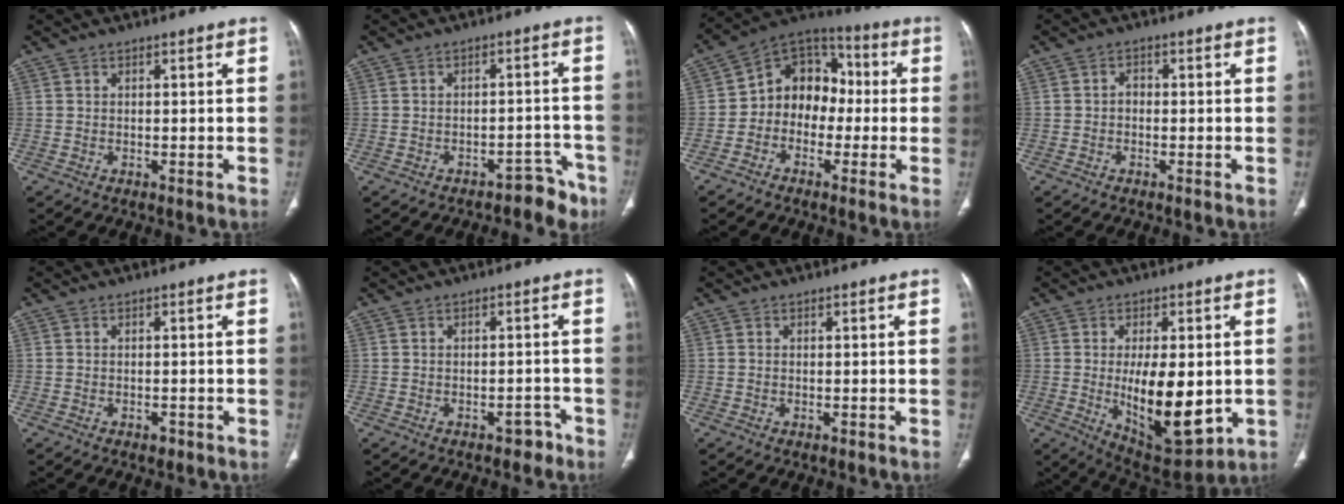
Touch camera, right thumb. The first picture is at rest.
{"total": 5.6, "force": [-4.3, 3.1, 1.5], "torque": [0.010, 0.058, -0.057]}
{"total": 12.0, "force": [-1.2, 9.7, 7.0], "torque": [-0.065, 0.045, -0.039]}
{"total": 1.5, "force": [-0.4, 1.2, 0.9], "torque": [-0.007, 0.006, -0.011]}
{"total": 1.2, "force": [-0.6, 0.7, 0.7], "torque": [-0.008, 0.000, -0.008]}
{"total": 2.6, "force": [-1.8, 1.5, 1.1], "torque": [-0.003, 0.016, -0.020]}
{"total": 0.0}
{"total": 16.2, "force": [-1.7, 7.3, 14.3], "torque": [-0.201, -0.022, -0.007]}